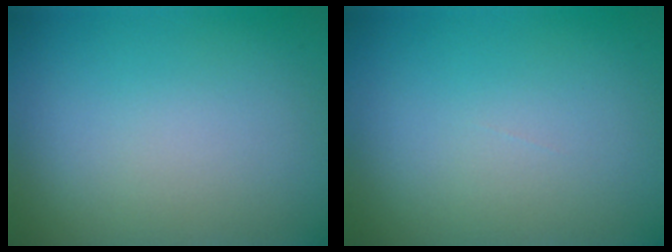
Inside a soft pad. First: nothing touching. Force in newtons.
{"total": 0.0}